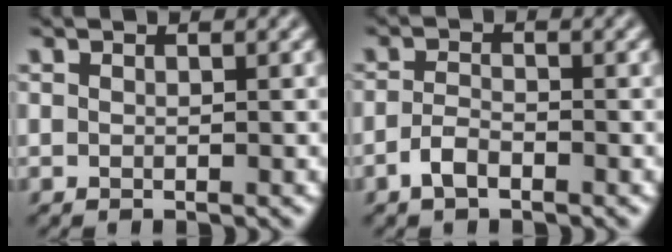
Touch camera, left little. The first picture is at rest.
{"total": 1.9, "force": [-1.3, 0.7, 1.2], "torque": [-0.024, 0.004, -0.031]}